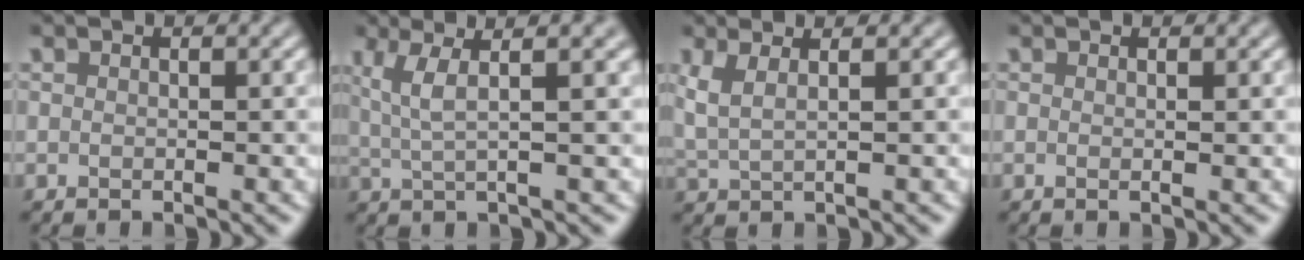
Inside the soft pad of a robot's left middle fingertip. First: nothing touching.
{"total": 5.9, "force": [2.5, 1.3, 5.1], "torque": [-0.085, 0.015, 0.043]}
{"total": 2.7, "force": [1.4, 0.8, 2.2], "torque": [-0.041, 0.001, 0.024]}
{"total": 0.5, "force": [0.1, 0.1, 0.5], "torque": [-0.006, -0.001, 0.001]}